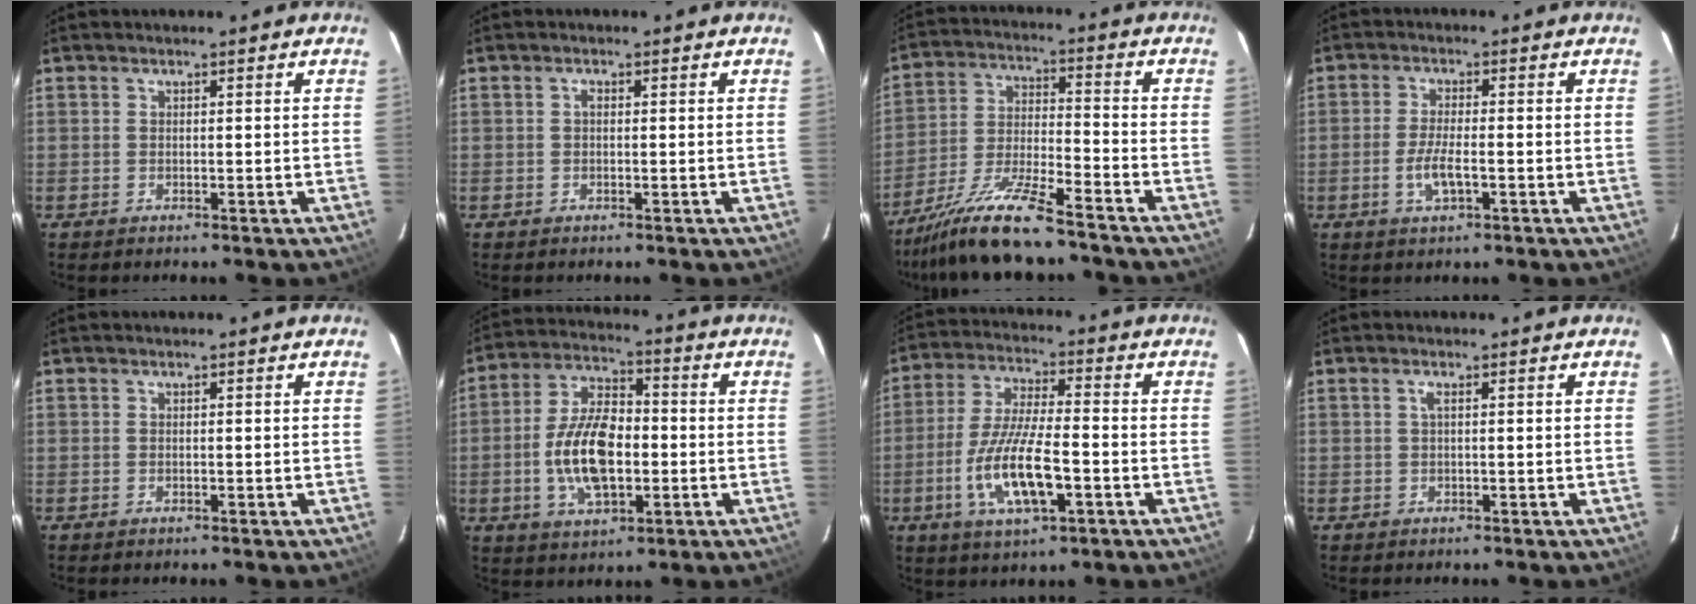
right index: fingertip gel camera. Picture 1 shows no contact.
{"total": 0.6, "force": [0.0, 0.4, 0.5], "torque": [-0.007, 0.004, -0.002]}
{"total": 13.0, "force": [-10.8, 1.0, 7.0], "torque": [-0.149, -0.010, -0.200]}
{"total": 4.9, "force": [-1.7, 1.3, 4.4], "torque": [-0.089, -0.006, -0.033]}
{"total": 0.0}
{"total": 13.7, "force": [-2.4, 7.2, 11.4], "torque": [-0.228, 0.008, -0.039]}
{"total": 13.1, "force": [-4.4, 3.5, 11.9], "torque": [-0.243, -0.011, -0.080]}
{"total": 0.9, "force": [0.1, -0.1, 0.9], "torque": [-0.017, 0.002, 0.001]}